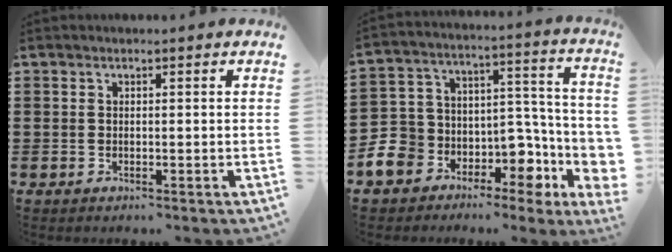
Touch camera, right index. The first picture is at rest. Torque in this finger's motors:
{"motor_torque": [0.80, 0.04, 0.91, 0.16]}